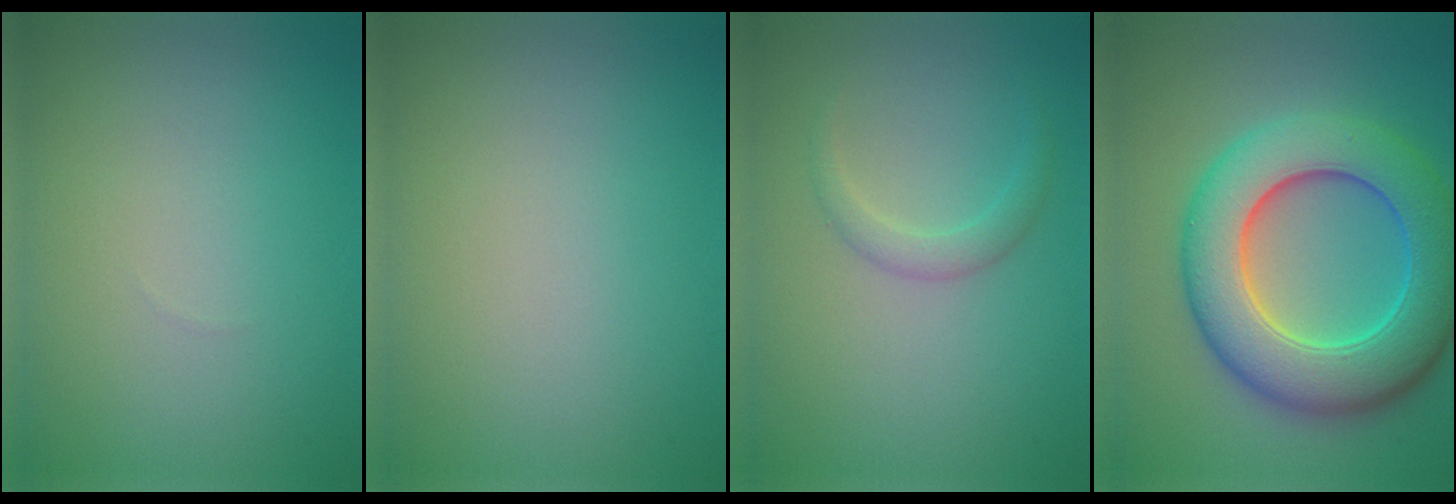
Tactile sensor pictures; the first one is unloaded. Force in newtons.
{"total": 0.0}
{"total": 1.6, "press": 1.6, "slide": 0.0}
{"total": 10.4, "press": 10.4, "slide": 0.2}